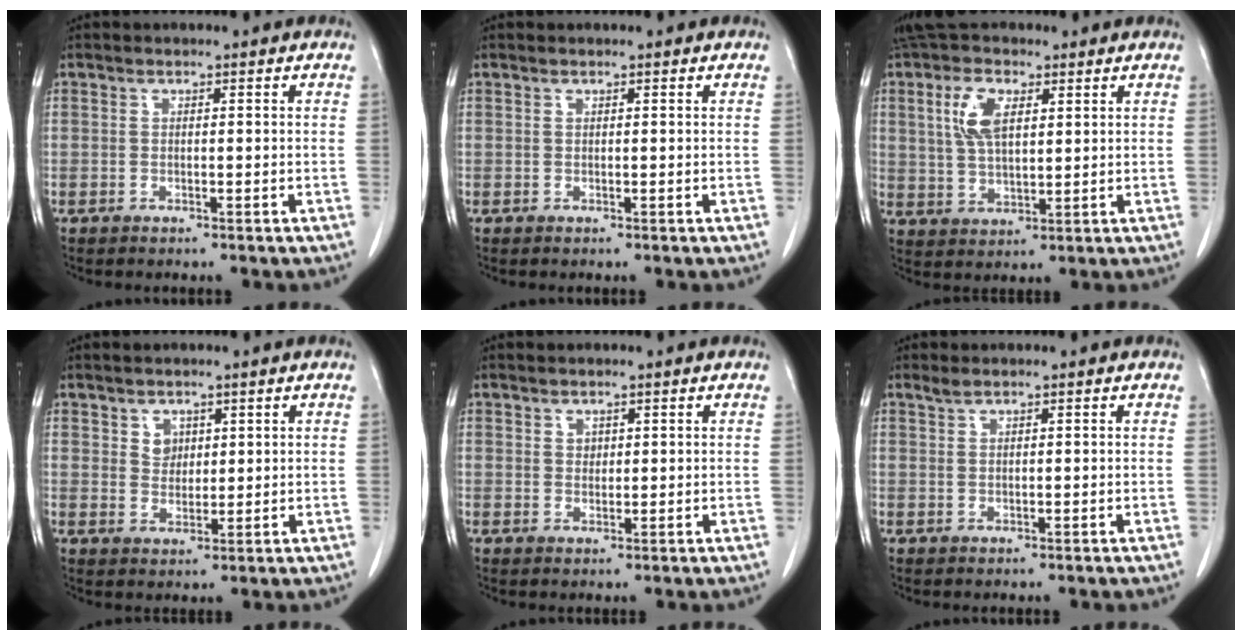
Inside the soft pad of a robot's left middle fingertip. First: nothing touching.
{"total": 0.6, "force": [0.5, 0.0, 0.3], "torque": [-0.009, 0.005, 0.008]}
{"total": 7.6, "force": [3.2, 3.4, 6.0], "torque": [-0.128, 0.012, 0.064]}
{"total": 2.7, "force": [1.6, 2.0, 1.1], "torque": [-0.025, 0.001, 0.034]}
{"total": 1.4, "force": [1.0, 0.8, 0.6], "torque": [-0.010, -0.002, 0.019]}
{"total": 1.0, "force": [0.9, 0.0, 0.4], "torque": [-0.012, 0.003, 0.023]}